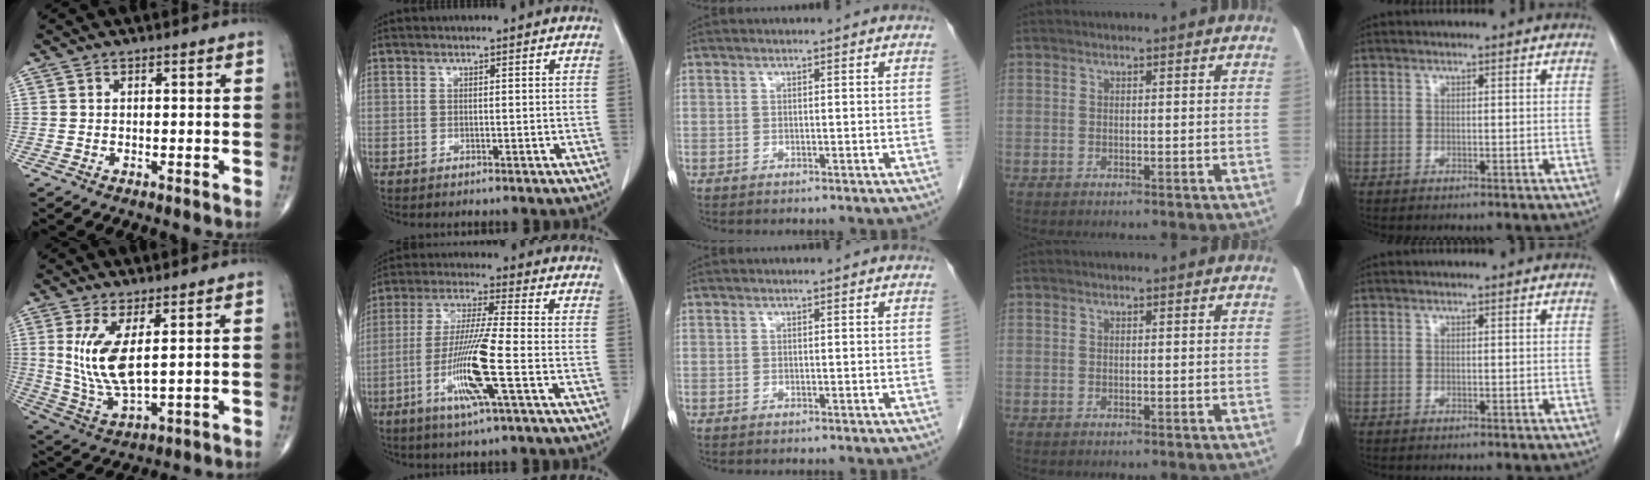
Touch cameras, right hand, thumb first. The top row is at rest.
{"thumb": {"total": 10.2, "force": [2.5, 3.4, 9.2], "torque": [-0.198, -0.029, 0.061]}, "index": {"total": 11.5, "force": [-3.7, -0.5, 10.9], "torque": [-0.220, -0.017, -0.076]}}